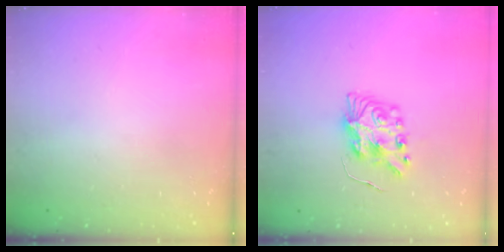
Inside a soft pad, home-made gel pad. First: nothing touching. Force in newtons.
{"total": 8.7, "press": 8.7, "slide": 0.3}